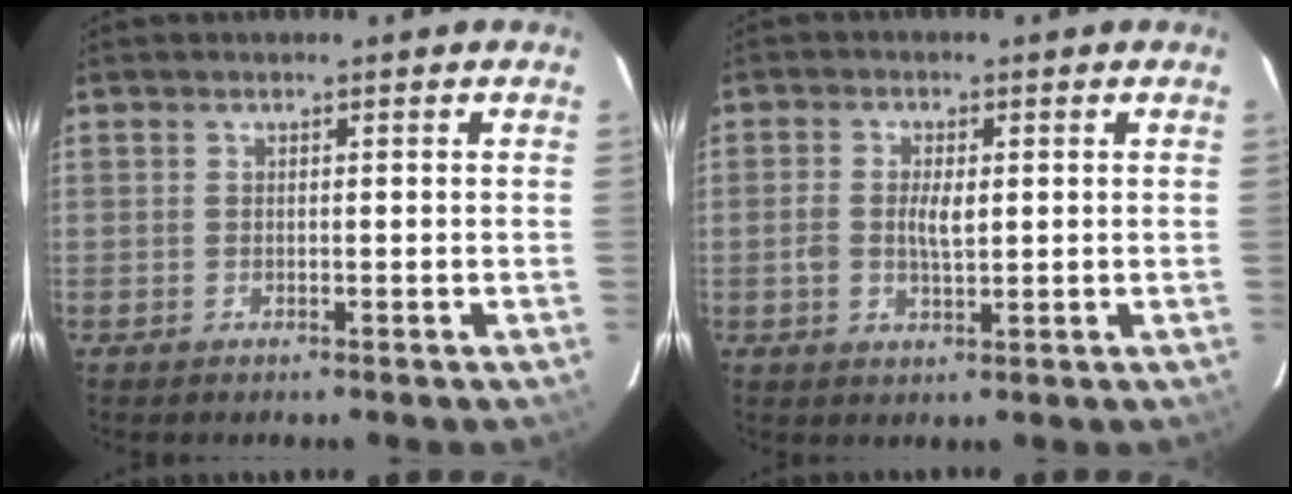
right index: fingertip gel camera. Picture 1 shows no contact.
{"total": 4.2, "force": [0.0, 2.0, 3.7], "torque": [-0.073, 0.001, -0.002]}